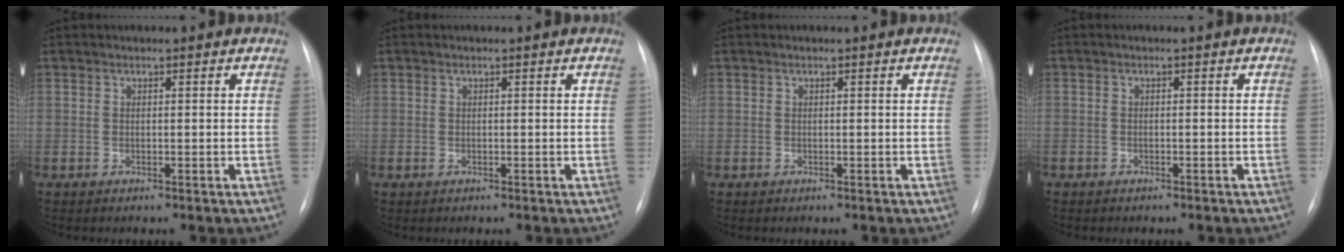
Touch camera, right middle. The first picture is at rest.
{"total": 0.0}
{"total": 0.0}
{"total": 0.9, "force": [-0.7, 0.5, 0.2], "torque": [-0.008, 0.002, -0.011]}